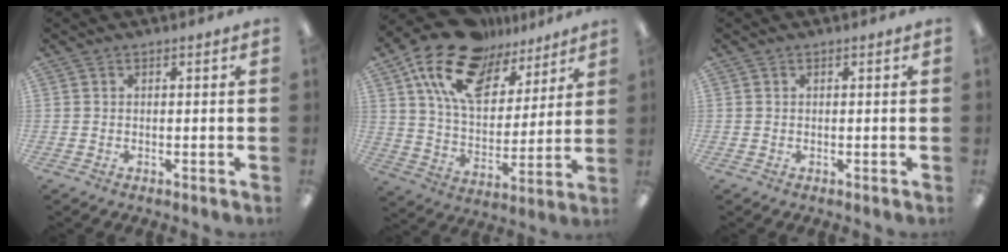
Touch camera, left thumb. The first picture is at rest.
{"total": 19.8, "force": [12.5, 10.6, 11.1], "torque": [-0.210, -0.054, 0.226]}
{"total": 0.0}